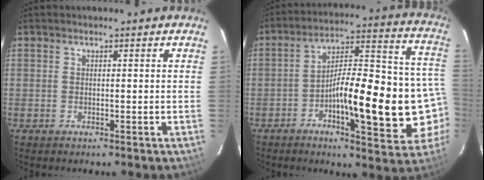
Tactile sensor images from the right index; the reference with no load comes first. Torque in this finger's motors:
{"motor_torque": [2.14, 0.00, 1.05, 0.21]}